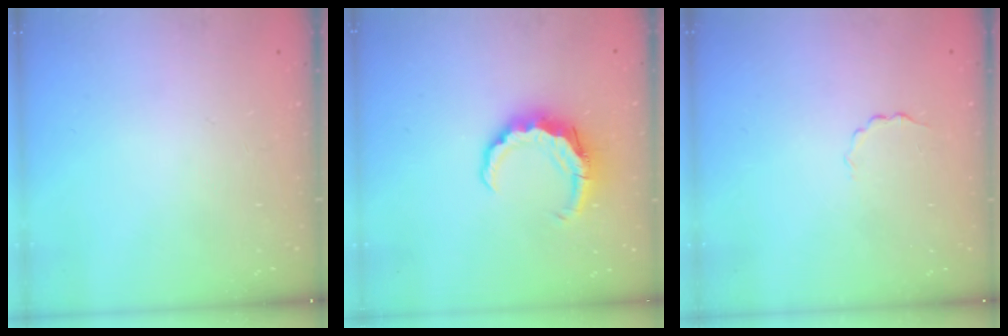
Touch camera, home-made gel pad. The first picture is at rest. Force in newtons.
{"total": 9.5, "press": 9.3, "slide": 1.8}
{"total": 2.0, "press": 1.9, "slide": 0.6}